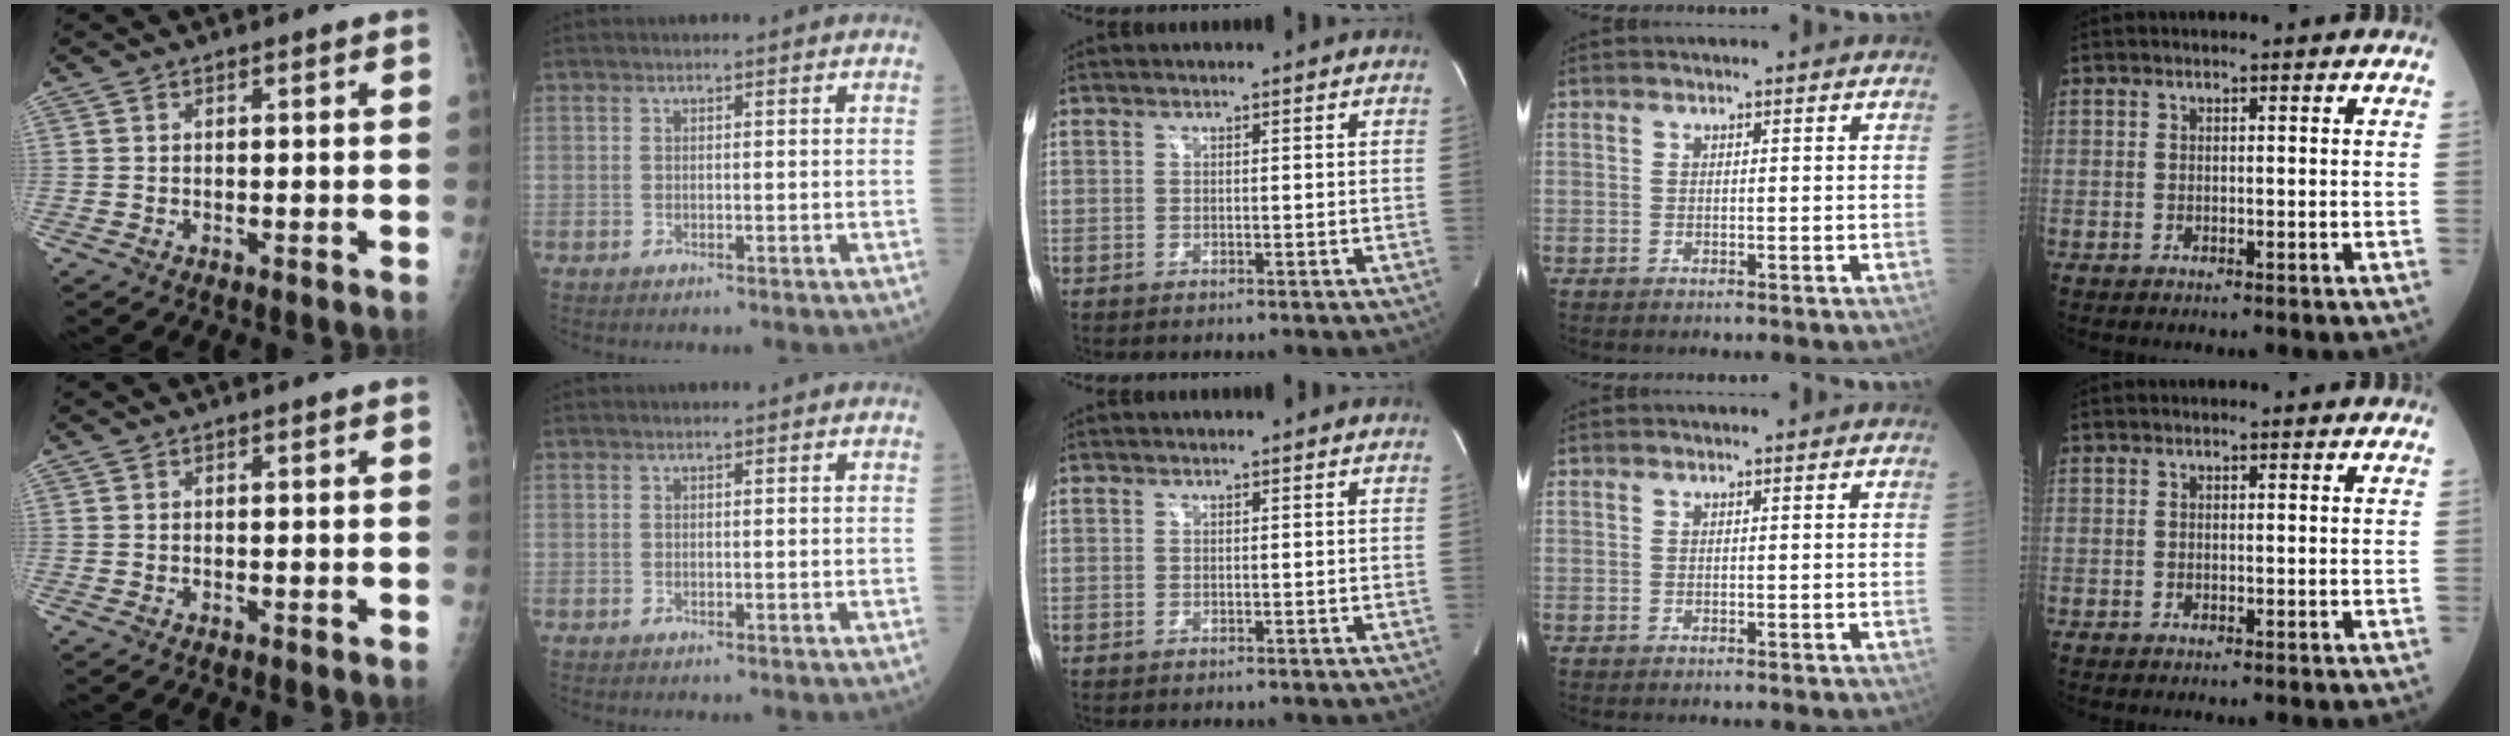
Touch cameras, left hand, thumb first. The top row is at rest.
{}